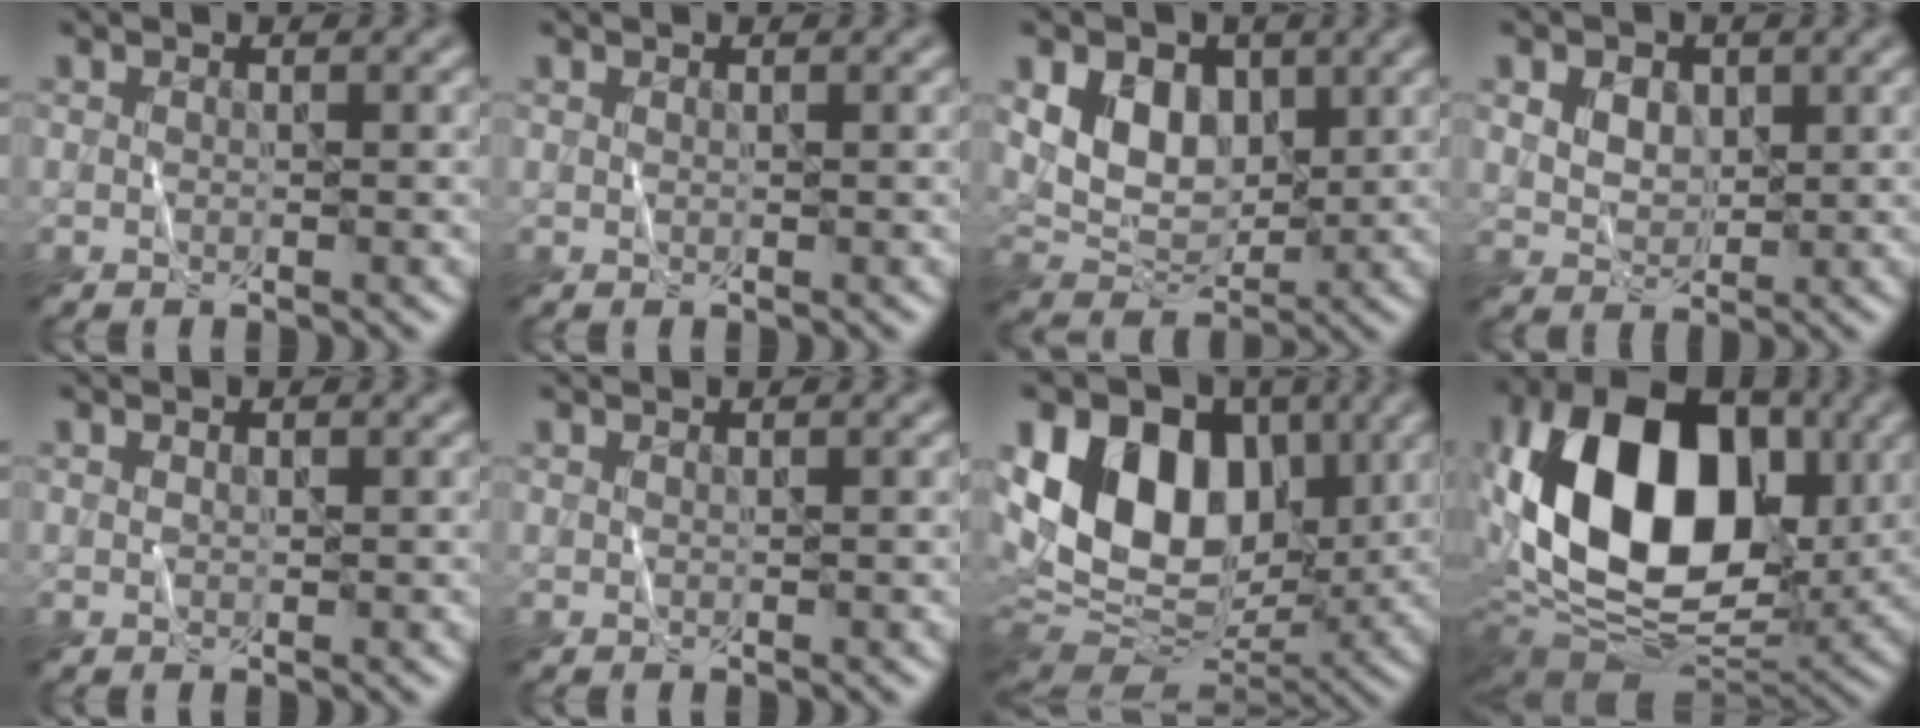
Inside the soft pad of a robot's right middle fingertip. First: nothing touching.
{"total": 0.0}
{"total": 5.5, "force": [1.8, 4.0, 3.3], "torque": [-0.064, -0.009, 0.032]}
{"total": 4.6, "force": [2.0, 3.2, 2.6], "torque": [-0.058, 0.012, 0.028]}
{"total": 0.6, "force": [0.3, 0.4, 0.4], "torque": [-0.006, 0.001, 0.005]}
{"total": 0.0}
{"total": 13.9, "force": [4.0, 9.5, 9.3], "torque": [-0.158, 0.015, 0.062]}
{"total": 16.4, "force": [1.6, 11.1, 11.9], "torque": [-0.204, 0.002, 0.016]}